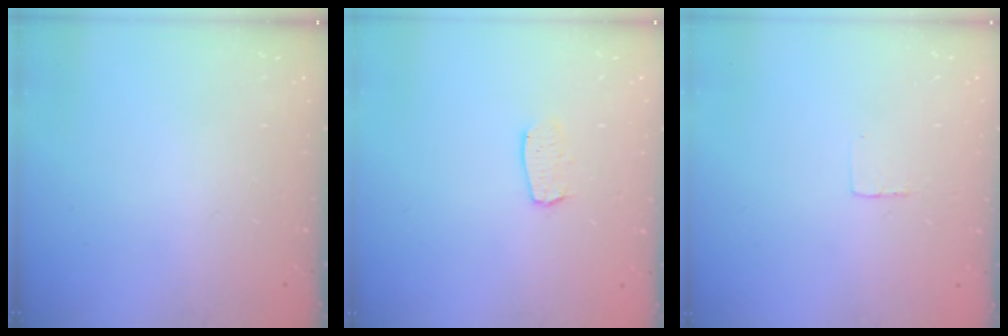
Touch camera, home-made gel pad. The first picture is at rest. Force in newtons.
{"total": 5.8, "press": 5.8, "slide": 0.4}
{"total": 2.3, "press": 2.3, "slide": 0.1}